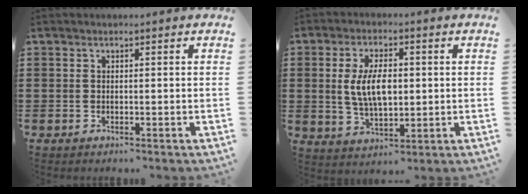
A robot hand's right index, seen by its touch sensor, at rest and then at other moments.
{"total": 7.6, "force": [0.5, 3.7, 6.6], "torque": [-0.126, 0.000, 0.001]}